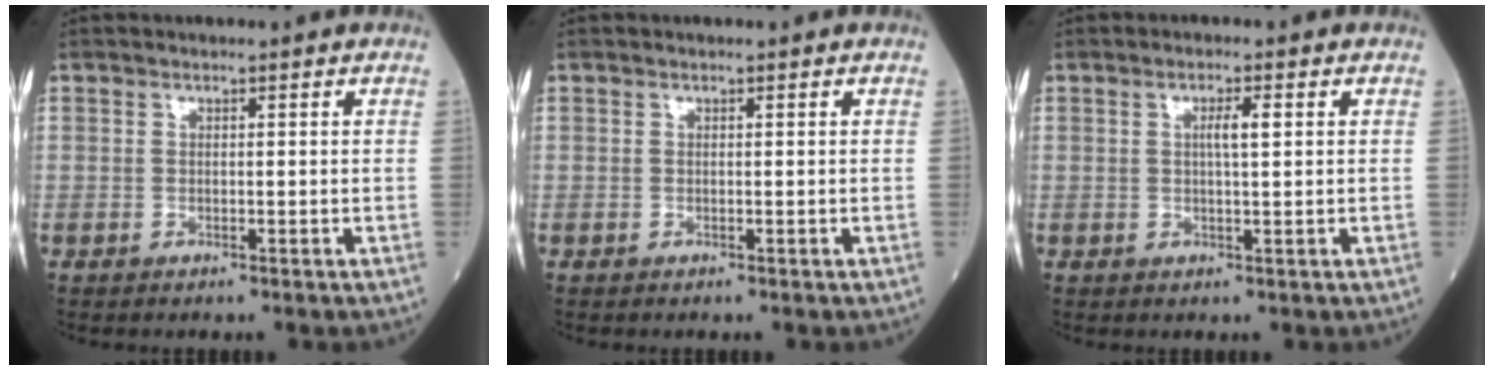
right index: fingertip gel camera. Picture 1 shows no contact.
{"total": 0.0}
{"total": 2.5, "force": [0.6, 0.2, 2.4], "torque": [-0.044, 0.002, 0.008]}